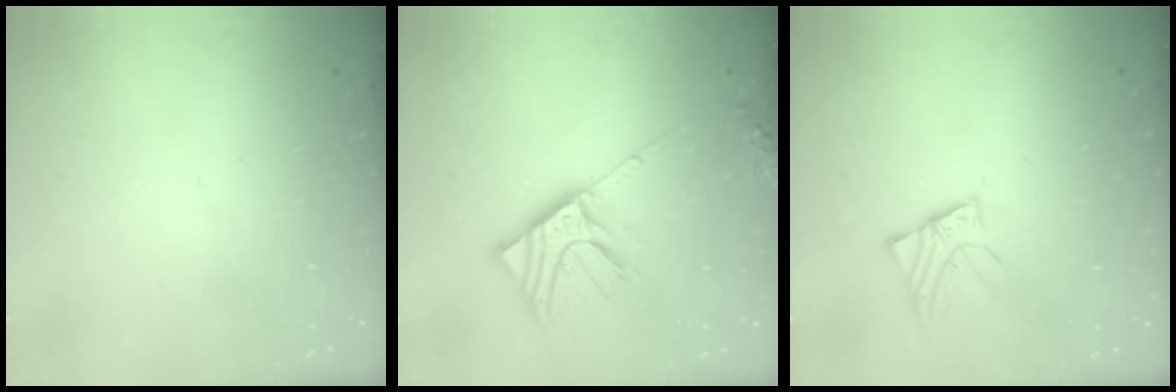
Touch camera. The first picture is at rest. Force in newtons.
{"total": 12.2, "press": 12.0, "slide": 1.8}
{"total": 2.9, "press": 2.9, "slide": 0.2}